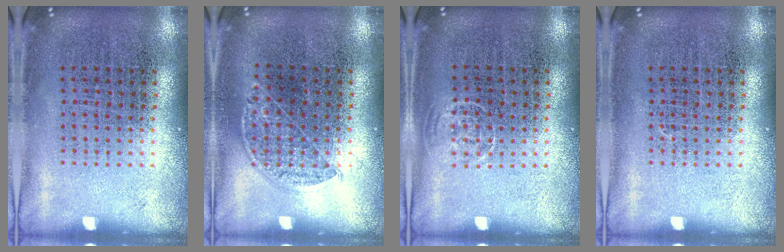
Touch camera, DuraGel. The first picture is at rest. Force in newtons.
{"total": 0.8, "press": 0.6, "slide": 0.6}
{"total": 0.7, "press": 0.5, "slide": 0.4}
{"total": 0.0}